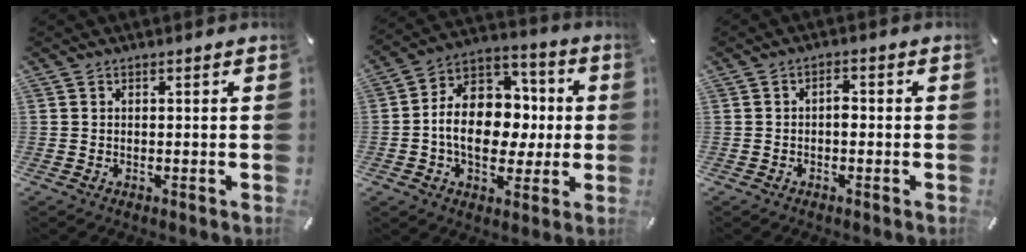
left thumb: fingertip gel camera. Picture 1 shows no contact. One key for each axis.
{"total": 15.0, "fx": -1.6, "fy": 11.8, "fz": 9.1, "tx": -0.152, "ty": 0.009, "tz": -0.023}
{"total": 2.3, "fx": -0.4, "fy": 1.3, "fz": 1.9, "tx": -0.037, "ty": 0.006, "tz": -0.010}